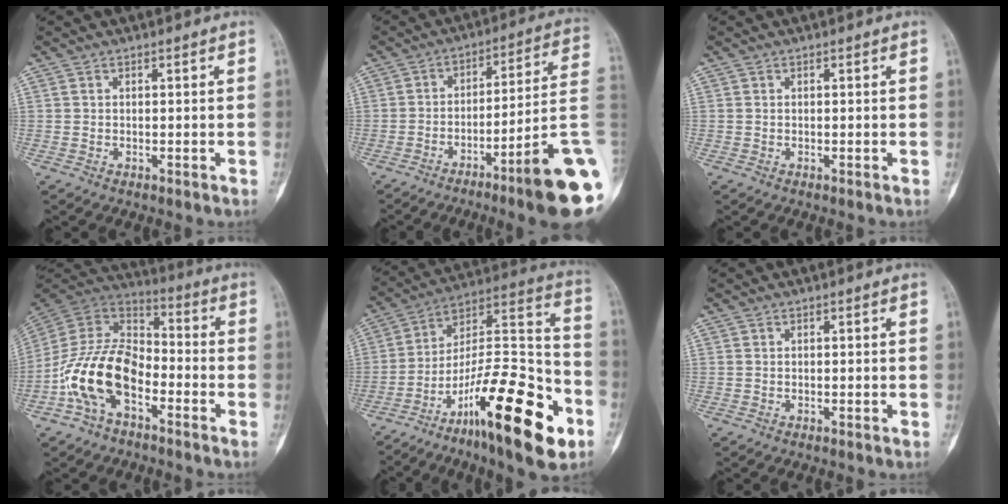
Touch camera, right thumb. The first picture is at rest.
{"total": 17.5, "force": [-6.7, 0.9, 16.2], "torque": [-0.179, 0.045, -0.099]}
{"total": 0.0}
{"total": 16.1, "force": [-6.1, 9.4, 11.5], "torque": [-0.213, 0.061, -0.125]}
{"total": 26.8, "force": [-13.2, 7.7, 22.0], "torque": [-0.333, 0.088, -0.209]}
{"total": 0.0}